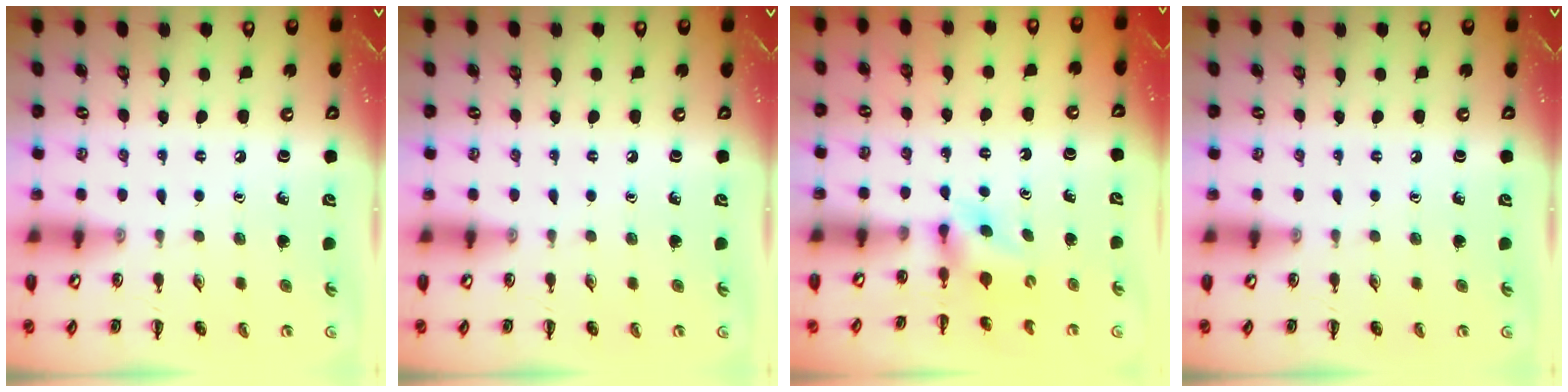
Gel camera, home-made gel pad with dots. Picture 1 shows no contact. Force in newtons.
{"total": 0.0}
{"total": 3.8, "press": 3.6, "slide": 1.2}
{"total": 0.0}